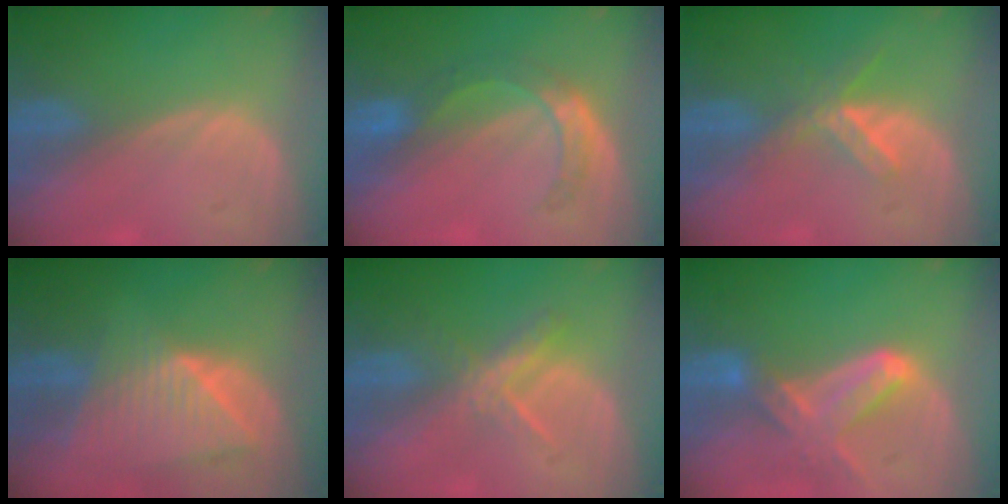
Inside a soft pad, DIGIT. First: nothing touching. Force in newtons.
{"total": 5.6, "press": 5.4, "slide": 1.6}
{"total": 5.5, "press": 4.9, "slide": 2.6}
{"total": 9.0, "press": 7.9, "slide": 4.3}
{"total": 5.5, "press": 4.9, "slide": 2.5}
{"total": 7.1, "press": 6.6, "slide": 2.8}